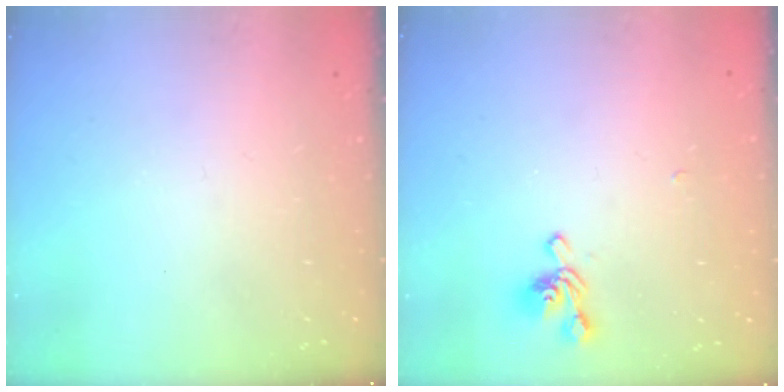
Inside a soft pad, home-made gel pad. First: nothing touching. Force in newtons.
{"total": 1.8, "press": 1.6, "slide": 0.9}